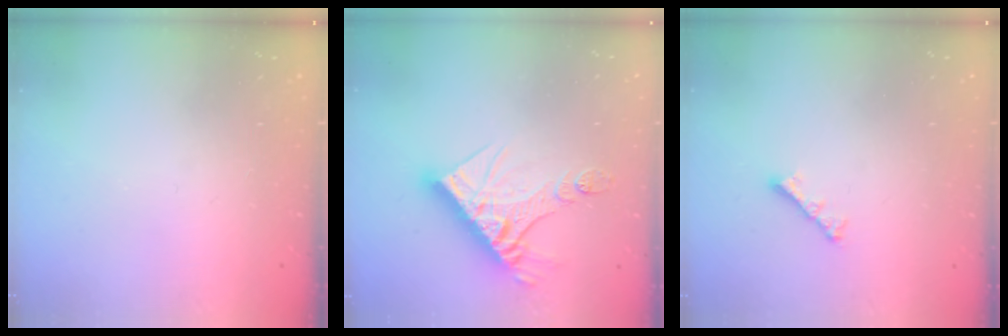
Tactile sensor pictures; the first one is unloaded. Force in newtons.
{"total": 14.5, "press": 14.4, "slide": 1.6}
{"total": 2.8, "press": 2.7, "slide": 0.6}